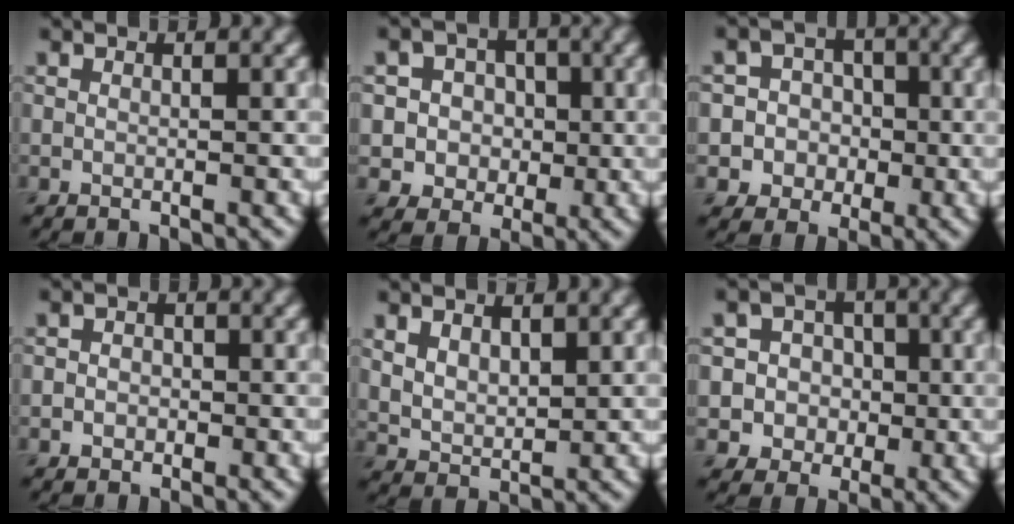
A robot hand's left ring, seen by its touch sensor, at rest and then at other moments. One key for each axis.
{"total": 4.5, "fx": 0.4, "fy": 4.3, "fz": 1.4, "tx": -0.008, "ty": 0.013, "tz": -0.001}
{"total": 5.4, "fx": -0.6, "fy": 5.3, "fz": 0.7, "tx": 0.004, "ty": 0.024, "tz": -0.031}
{"total": 1.6, "fx": -0.3, "fy": 1.4, "fz": 0.7, "tx": 0.004, "ty": 0.001, "tz": -0.014}
{"total": 2.9, "fx": 1.3, "fy": 1.7, "fz": 1.9, "tx": -0.043, "ty": -0.007, "tz": 0.032}
{"total": 4.9, "fx": 0.0, "fy": 4.8, "fz": 1.0, "tx": -0.004, "ty": 0.023, "tz": -0.012}